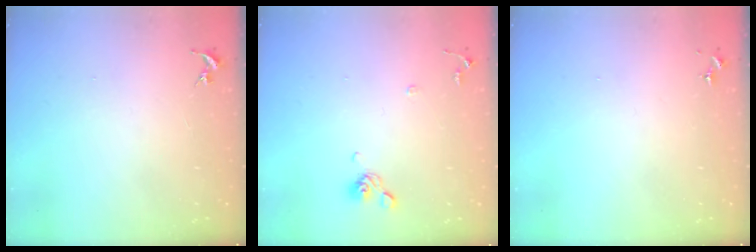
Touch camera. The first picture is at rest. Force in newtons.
{"total": 7.6, "press": 7.3, "slide": 2.1}
{"total": 0.0}